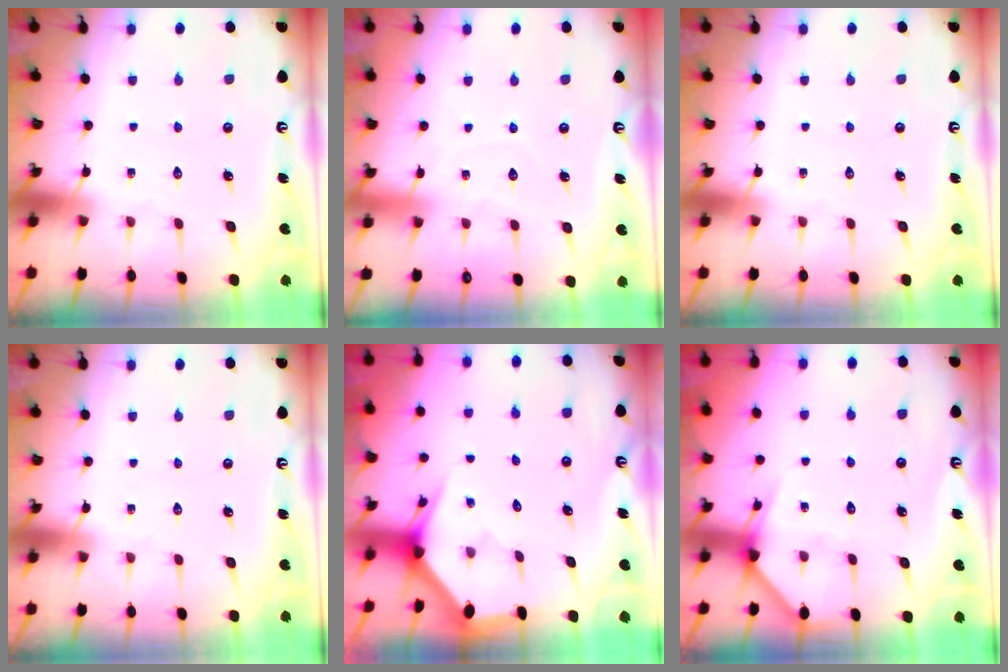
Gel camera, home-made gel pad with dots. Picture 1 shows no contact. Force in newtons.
{"total": 4.4, "press": 4.4, "slide": 0.5}
{"total": 0.0}
{"total": 0.0}
{"total": 3.1, "press": 3.1, "slide": 0.1}
{"total": 4.8, "press": 4.8, "slide": 0.3}